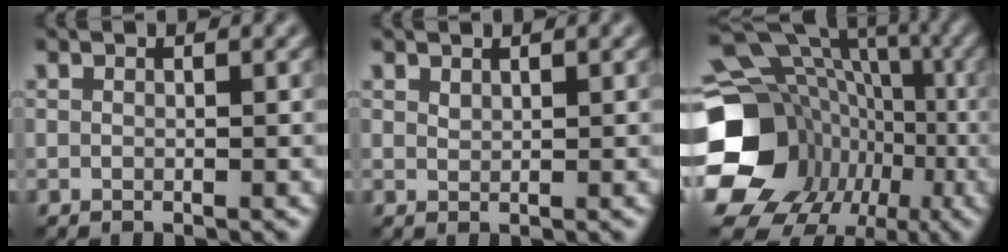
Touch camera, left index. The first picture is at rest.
{"total": 0.6, "force": [0.6, 0.1, 0.1], "torque": [-0.006, -0.001, 0.012]}
{"total": 21.5, "force": [-4.3, 18.3, 10.5], "torque": [-0.183, -0.021, -0.098]}